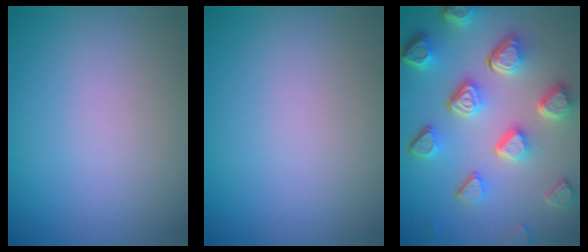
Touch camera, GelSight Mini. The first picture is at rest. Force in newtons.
{"total": 0.0}
{"total": 7.6, "press": 5.6, "slide": 5.2}